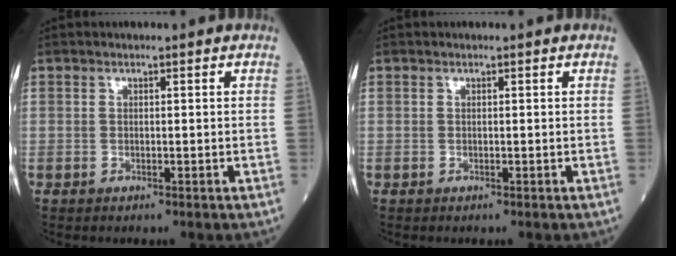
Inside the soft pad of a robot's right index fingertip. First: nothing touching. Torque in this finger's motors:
{"motor_torque": [0.00, 0.00, -0.04, 0.00]}